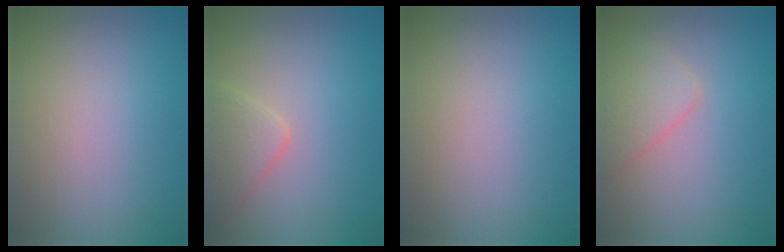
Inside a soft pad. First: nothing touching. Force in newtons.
{"total": 2.8, "press": 2.8, "slide": 0.2}
{"total": 0.0}
{"total": 2.5, "press": 2.5, "slide": 0.1}